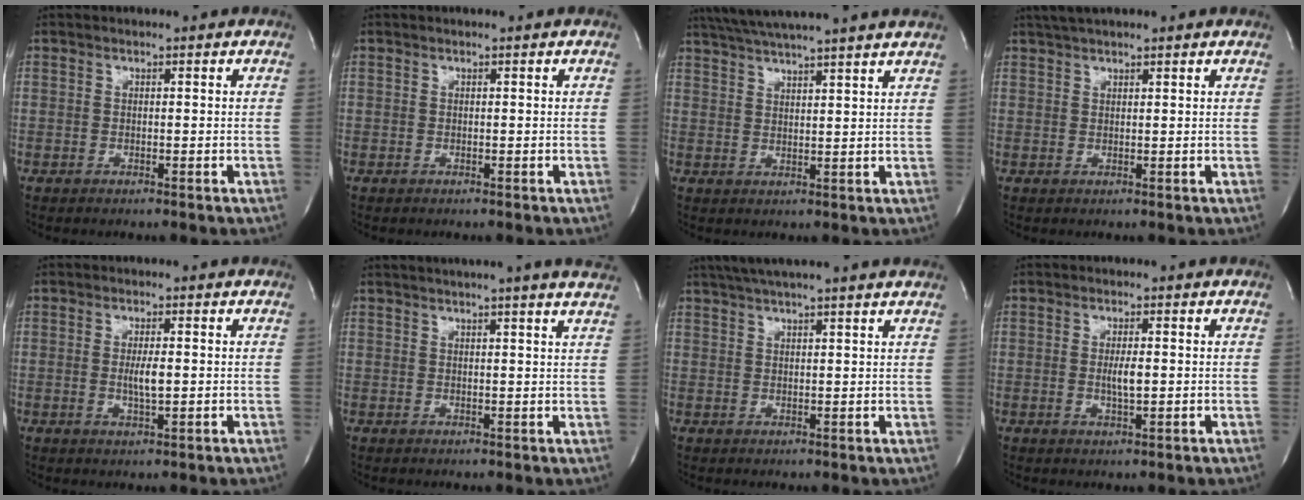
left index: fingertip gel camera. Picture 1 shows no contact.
{"total": 0.0}
{"total": 15.7, "force": [13.8, -0.5, 7.5], "torque": [-0.136, 0.024, 0.193]}
{"total": 4.5, "force": [3.8, 0.5, 2.4], "torque": [-0.040, 0.029, 0.065]}
{"total": 3.1, "force": [-0.1, 0.5, 3.0], "torque": [-0.059, -0.004, 0.000]}
{"total": 12.2, "force": [10.7, -0.9, 5.9], "torque": [-0.096, 0.001, 0.119]}
{"total": 11.3, "force": [9.7, -0.4, 5.8], "torque": [-0.100, 0.032, 0.127]}
{"total": 2.7, "force": [-0.1, 0.5, 2.7], "torque": [-0.053, -0.003, 0.000]}